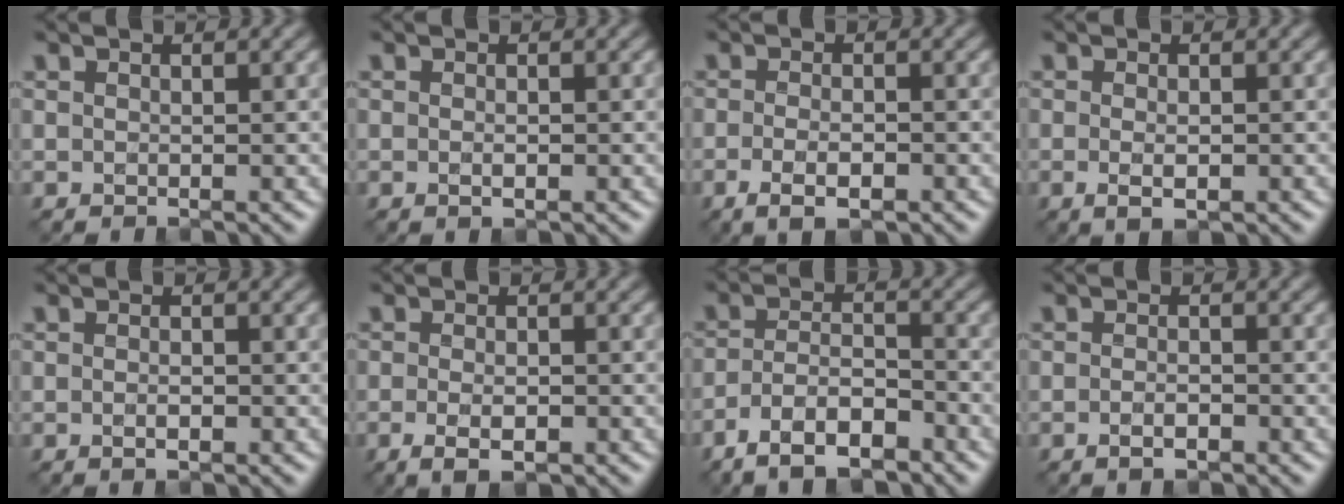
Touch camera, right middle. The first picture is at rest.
{"total": 0.9, "force": [-0.2, 0.2, 0.8], "torque": [-0.015, -0.003, -0.003]}
{"total": 2.9, "force": [-1.3, 1.0, 2.4], "torque": [-0.048, -0.006, -0.023]}
{"total": 1.9, "force": [-0.5, 0.7, 1.7], "torque": [-0.034, -0.008, -0.008]}
{"total": 1.2, "force": [-0.4, 0.4, 1.0], "torque": [-0.019, -0.003, -0.007]}
{"total": 2.7, "force": [-1.0, 1.0, 2.2], "torque": [-0.043, -0.008, -0.018]}
{"total": 6.2, "force": [-4.3, 2.3, 3.9], "torque": [-0.069, 0.000, -0.081]}
{"total": 1.6, "force": [-0.8, 0.5, 1.3], "torque": [-0.025, -0.003, -0.016]}